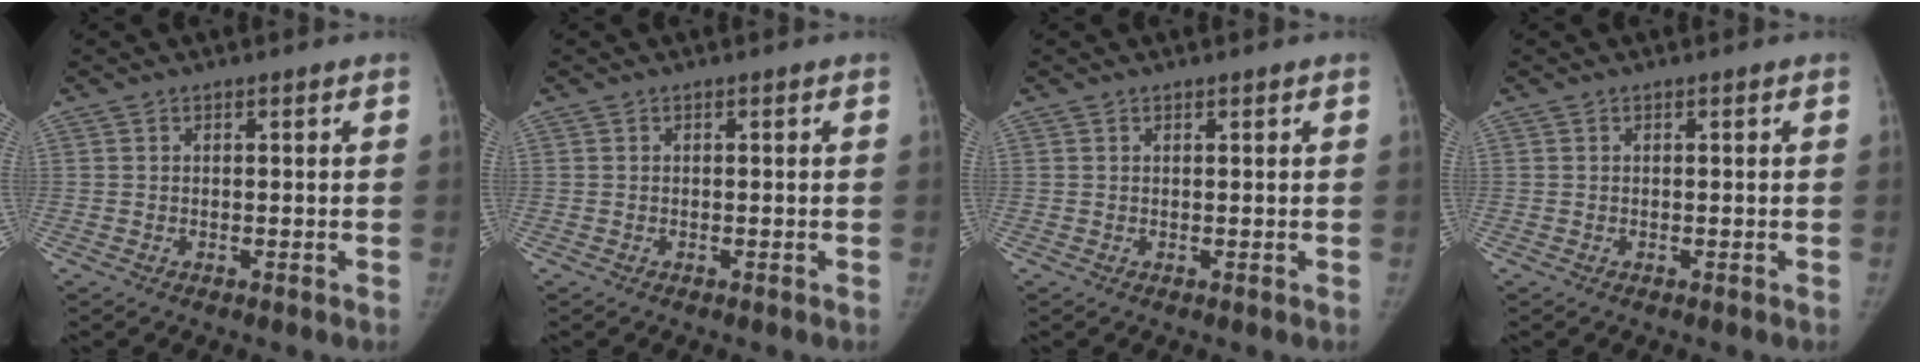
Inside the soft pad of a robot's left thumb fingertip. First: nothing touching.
{"total": 0.0}
{"total": 0.0}
{"total": 0.0}